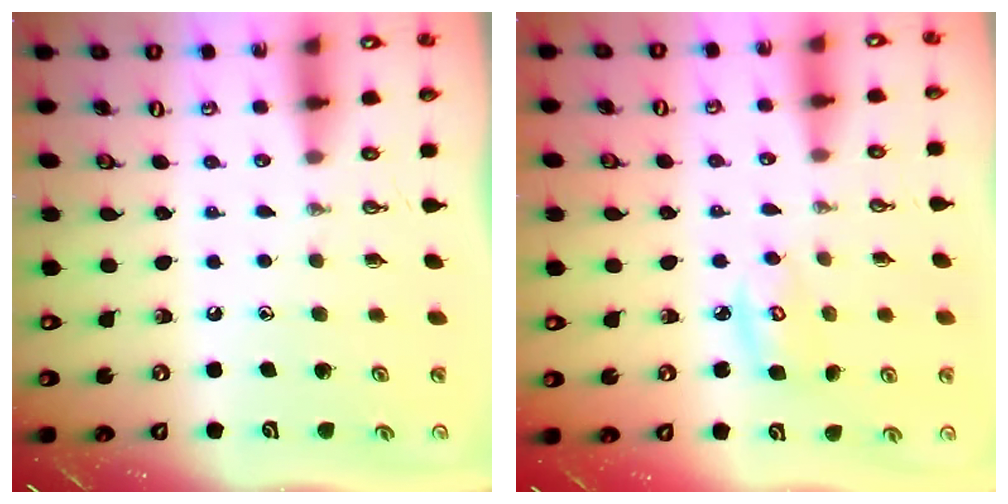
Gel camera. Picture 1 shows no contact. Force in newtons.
{"total": 3.9, "press": 3.9, "slide": 0.5}